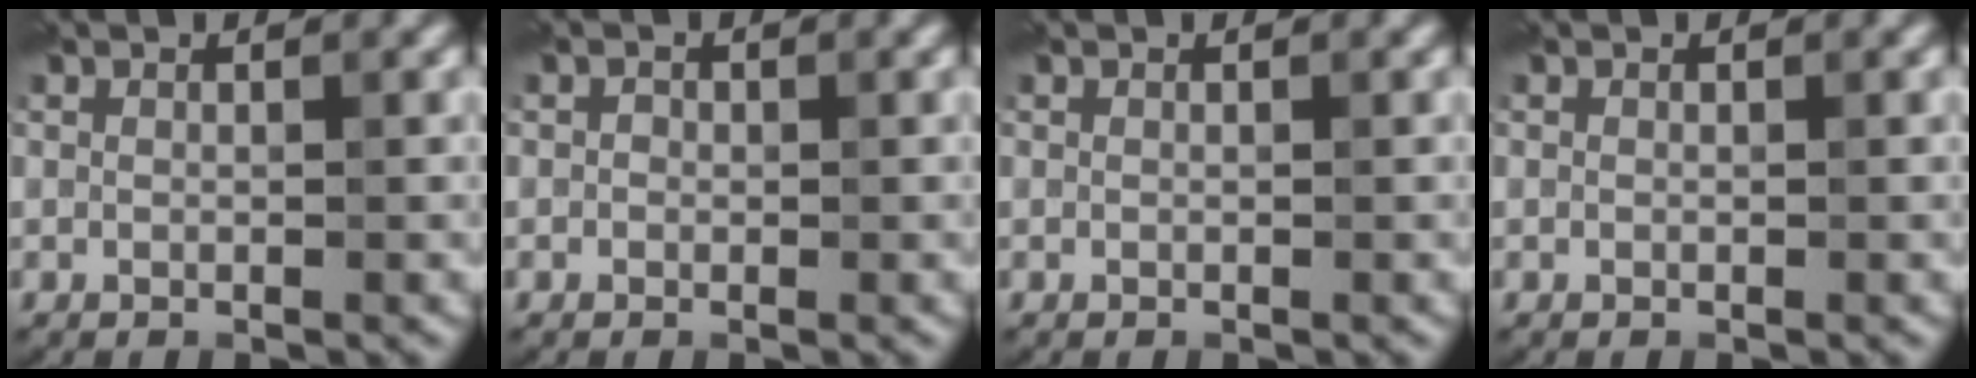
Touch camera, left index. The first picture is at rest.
{"total": 0.5, "force": [0.0, 0.5, 0.2], "torque": [-0.001, -0.004, -0.005]}
{"total": 0.0}
{"total": 0.0}